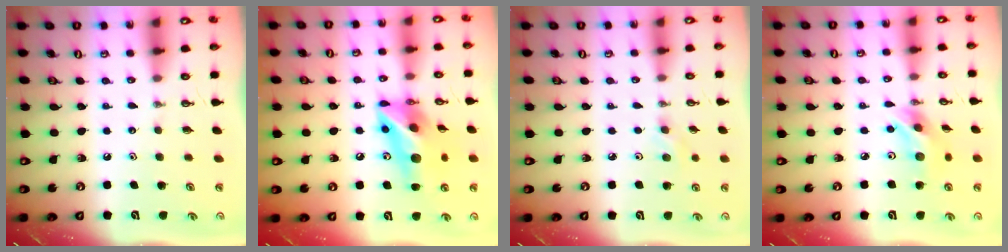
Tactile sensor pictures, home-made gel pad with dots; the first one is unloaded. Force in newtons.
{"total": 15.7, "press": 15.5, "slide": 2.5}
{"total": 2.1, "press": 2.0, "slide": 0.5}
{"total": 10.5, "press": 10.5, "slide": 0.4}